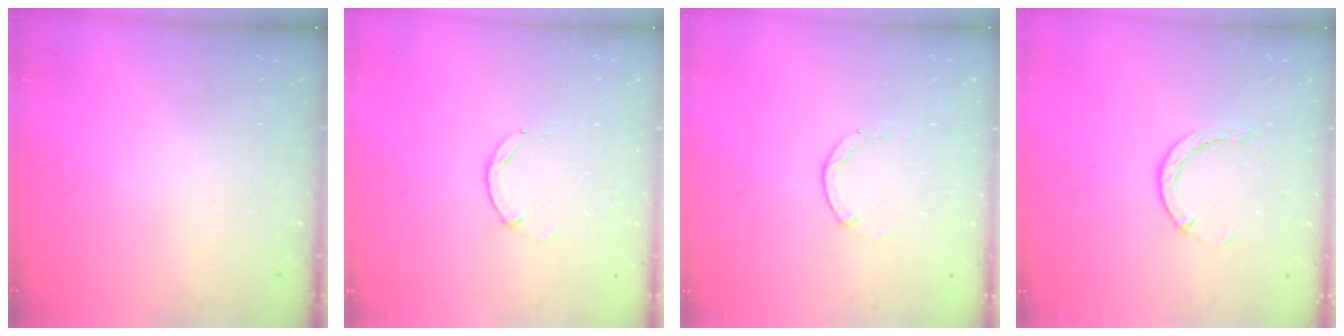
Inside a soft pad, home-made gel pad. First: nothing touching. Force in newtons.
{"total": 0.0}
{"total": 0.7, "press": 0.6, "slide": 0.2}
{"total": 1.4, "press": 1.4, "slide": 0.3}